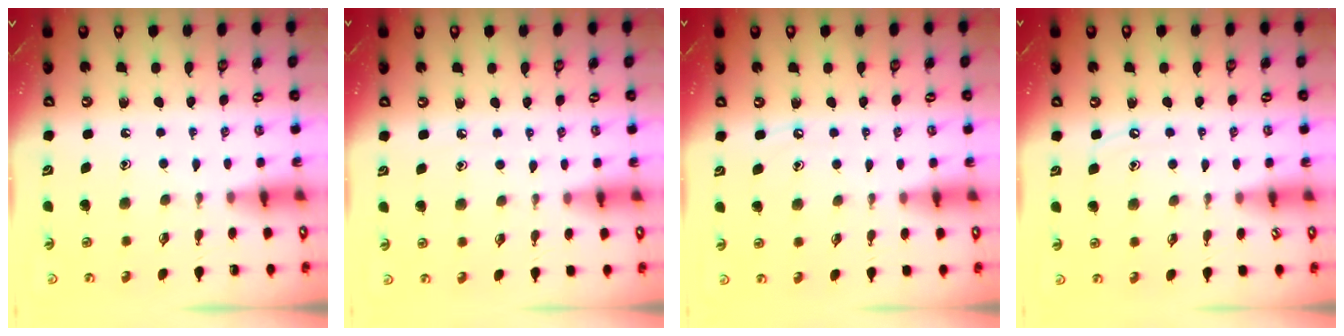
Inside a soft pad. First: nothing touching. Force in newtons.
{"total": 5.2, "press": 5.2, "slide": 0.6}
{"total": 3.5, "press": 3.5, "slide": 0.5}
{"total": 5.3, "press": 5.2, "slide": 0.7}